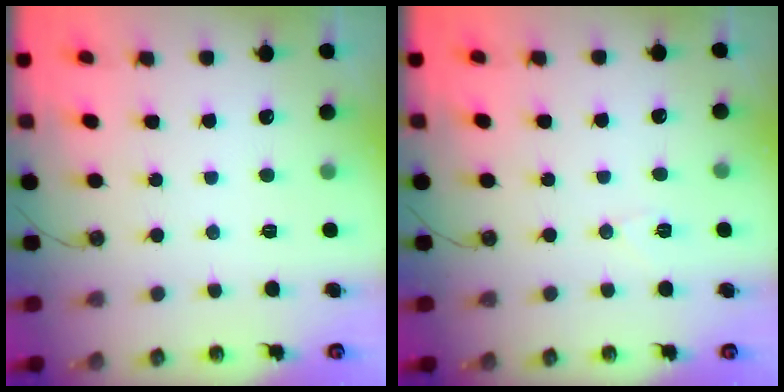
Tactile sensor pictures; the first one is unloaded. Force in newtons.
{"total": 5.5, "press": 5.2, "slide": 1.8}